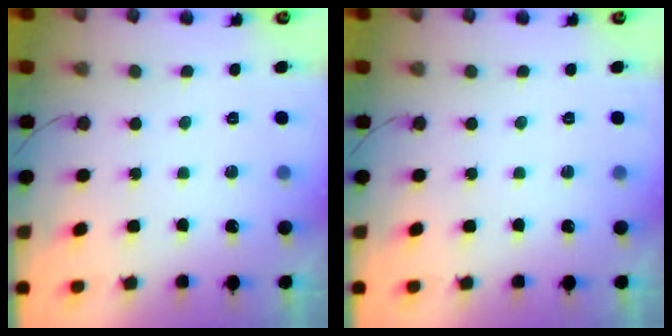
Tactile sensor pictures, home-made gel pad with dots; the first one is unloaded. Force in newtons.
{"total": 0.0}